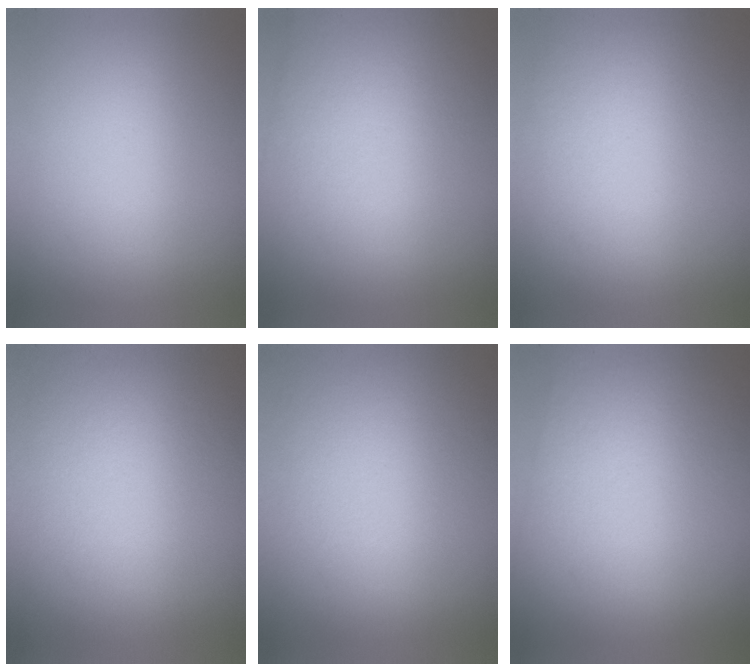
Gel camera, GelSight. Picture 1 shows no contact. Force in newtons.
{"total": 2.4}
{"total": 1.4}
{"total": 4.0}
{"total": 2.7}
{"total": 2.8}